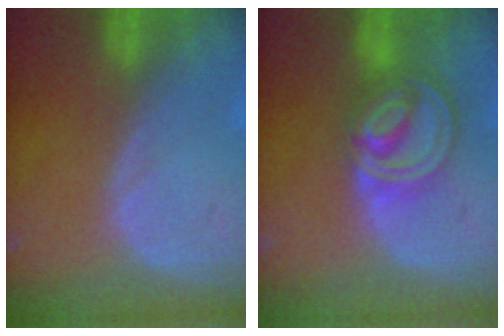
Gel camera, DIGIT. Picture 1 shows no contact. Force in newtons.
{"total": 8.3, "press": 7.0, "slide": 4.5}